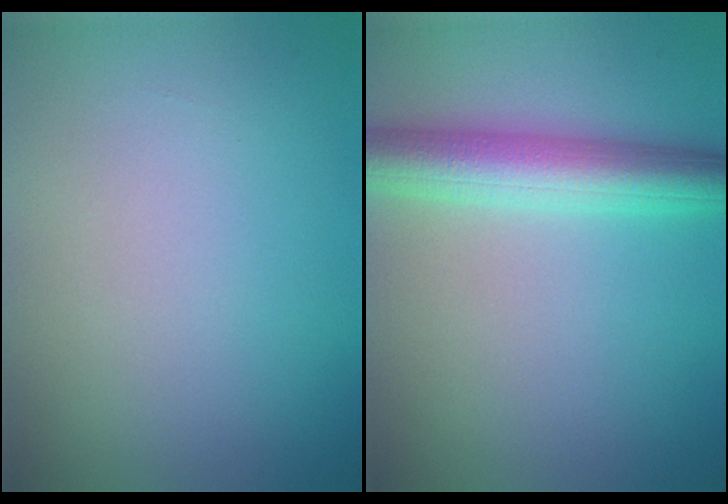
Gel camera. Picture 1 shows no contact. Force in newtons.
{"total": 6.1, "press": 6.1, "slide": 0.2}